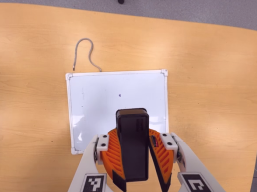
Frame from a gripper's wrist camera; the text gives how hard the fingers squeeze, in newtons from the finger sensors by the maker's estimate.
{"total": 10.5, "left": 10.8, "right": 10.1}